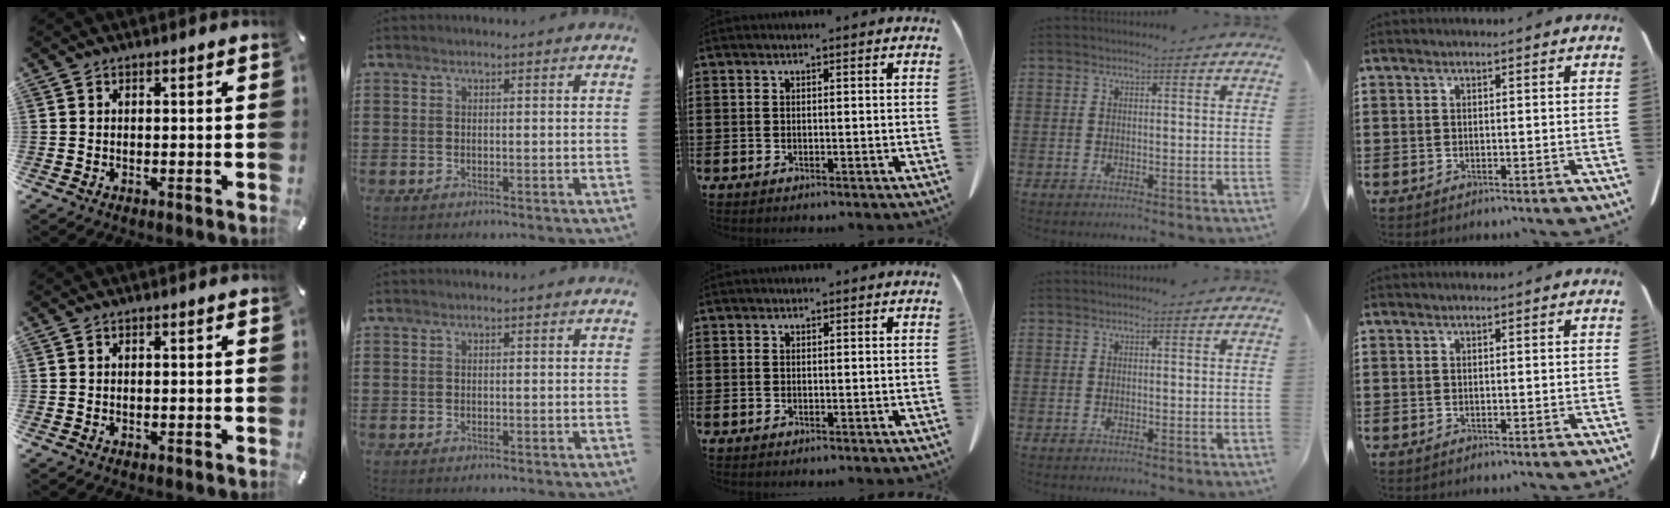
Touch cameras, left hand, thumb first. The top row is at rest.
{}